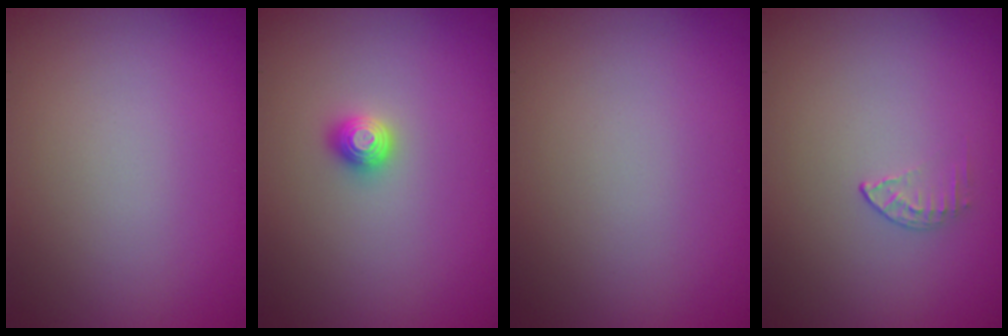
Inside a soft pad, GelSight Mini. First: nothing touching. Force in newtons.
{"total": 1.2, "press": 1.1, "slide": 0.3}
{"total": 0.0}
{"total": 0.8, "press": 0.6, "slide": 0.6}